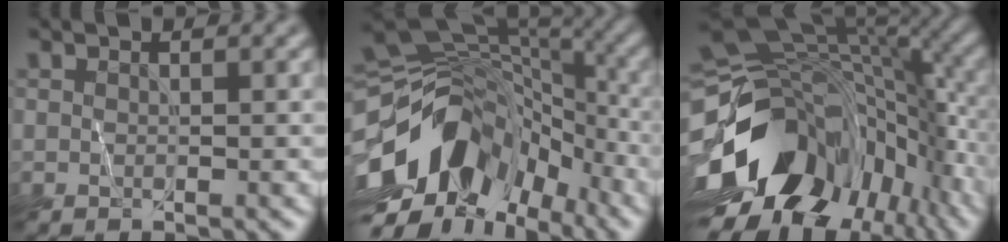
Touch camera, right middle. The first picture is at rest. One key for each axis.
{"total": 13.1, "fx": -5.2, "fy": 8.5, "fz": 8.4, "tx": -0.156, "ty": 0.012, "tz": -0.094}
{"total": 16.8, "fx": -5.4, "fy": 11.4, "fz": 11.2, "tx": -0.222, "ty": -0.019, "tz": -0.087}